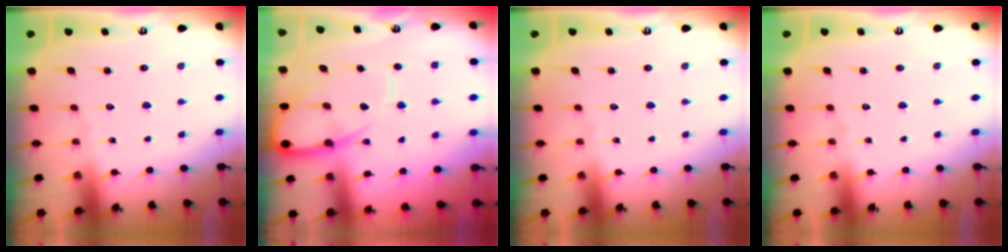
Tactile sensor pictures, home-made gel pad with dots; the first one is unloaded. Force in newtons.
{"total": 11.4, "press": 11.4, "slide": 1.0}
{"total": 0.0}
{"total": 0.0}